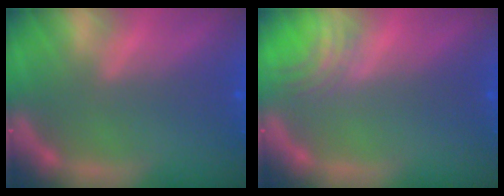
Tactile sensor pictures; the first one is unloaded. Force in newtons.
{"total": 3.0}